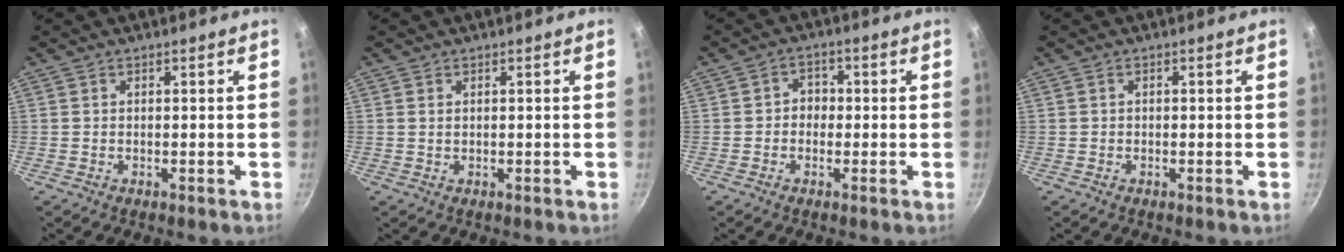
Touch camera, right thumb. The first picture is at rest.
{"total": 0.6, "force": [0.3, 0.4, 0.4], "torque": [-0.007, 0.000, 0.006]}
{"total": 3.4, "force": [-0.4, 3.0, 1.6], "torque": [-0.002, 0.008, -0.011]}
{"total": 0.0}